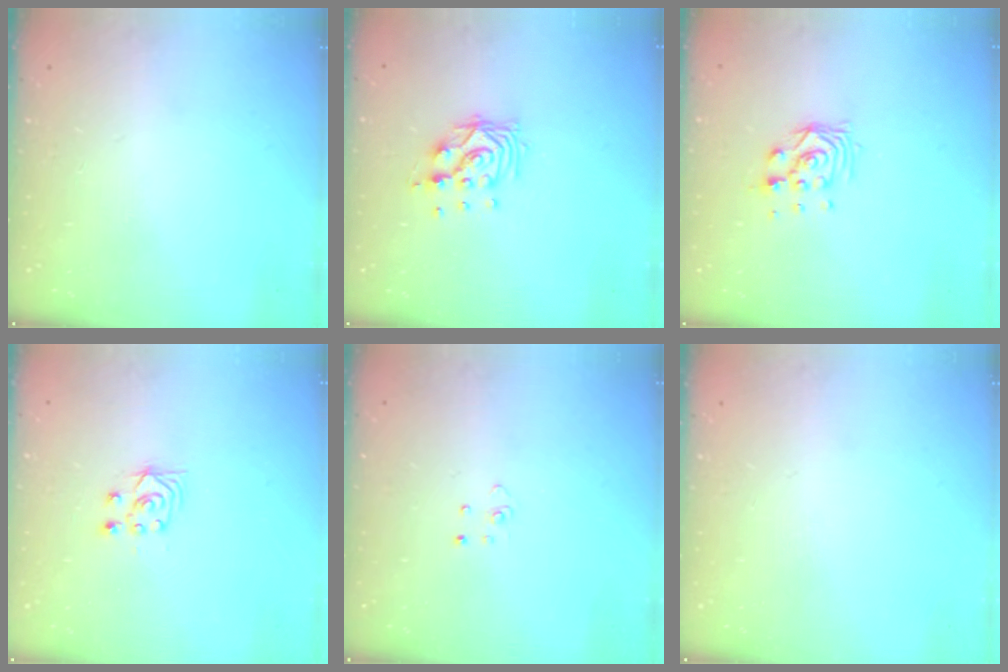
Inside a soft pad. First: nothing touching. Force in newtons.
{"total": 9.8, "press": 9.8, "slide": 0.7}
{"total": 6.6, "press": 6.5, "slide": 0.5}
{"total": 3.8, "press": 3.7, "slide": 0.9}
{"total": 2.7, "press": 2.7, "slide": 0.3}
{"total": 0.0}